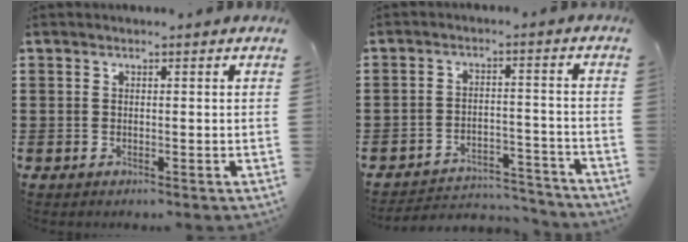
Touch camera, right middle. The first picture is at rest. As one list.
[{"total": 4.3, "force": [-4.2, 0.8, 0.6], "torque": [-0.021, 0.003, -0.091]}]